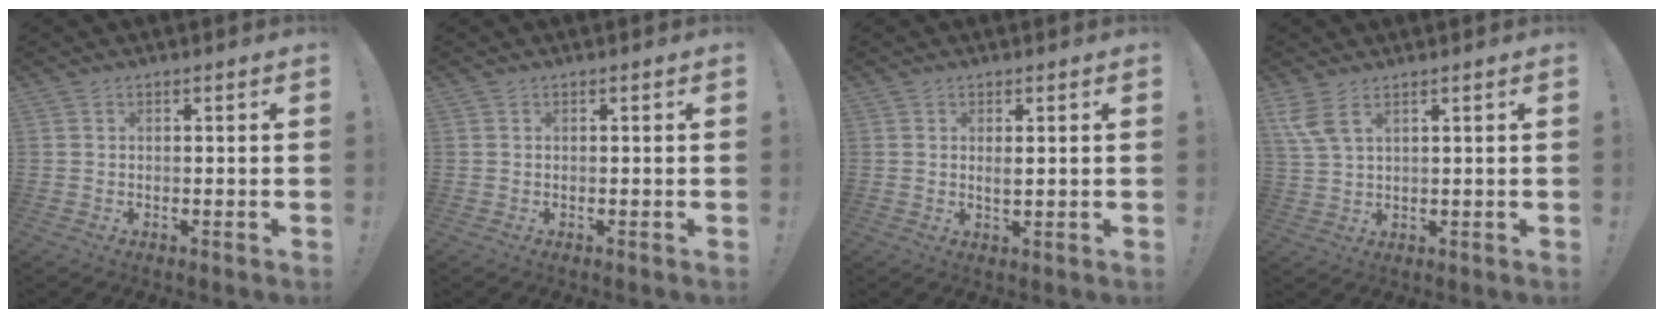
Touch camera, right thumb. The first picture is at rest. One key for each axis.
{"total": 0.0}
{"total": 1.9, "fx": 0.6, "fy": 0.5, "fz": 1.8, "tx": -0.023, "ty": -0.007, "tz": 0.008}
{"total": 5.7, "fx": 3.2, "fy": 1.9, "fz": 4.3, "tx": -0.095, "ty": -0.004, "tz": 0.065}